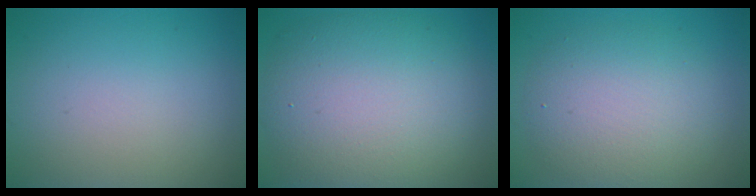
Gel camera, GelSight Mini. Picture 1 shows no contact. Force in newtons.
{"total": 10.8, "press": 10.7, "slide": 0.8}
{"total": 5.8, "press": 5.8, "slide": 0.4}